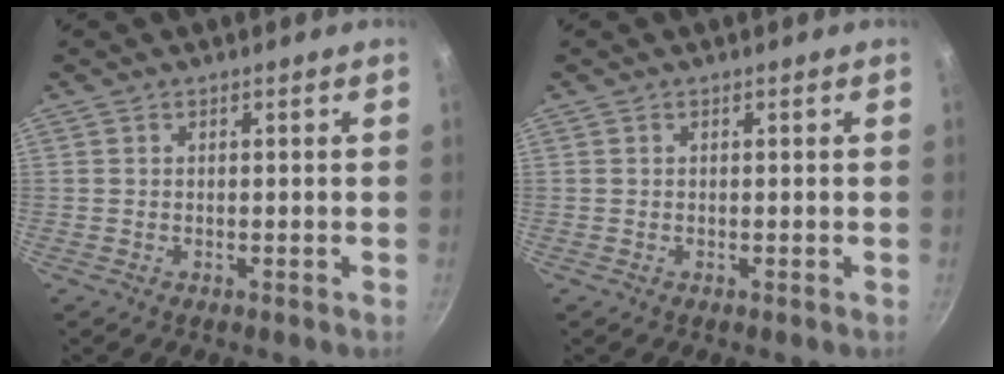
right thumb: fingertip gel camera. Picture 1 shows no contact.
{"total": 0.0}